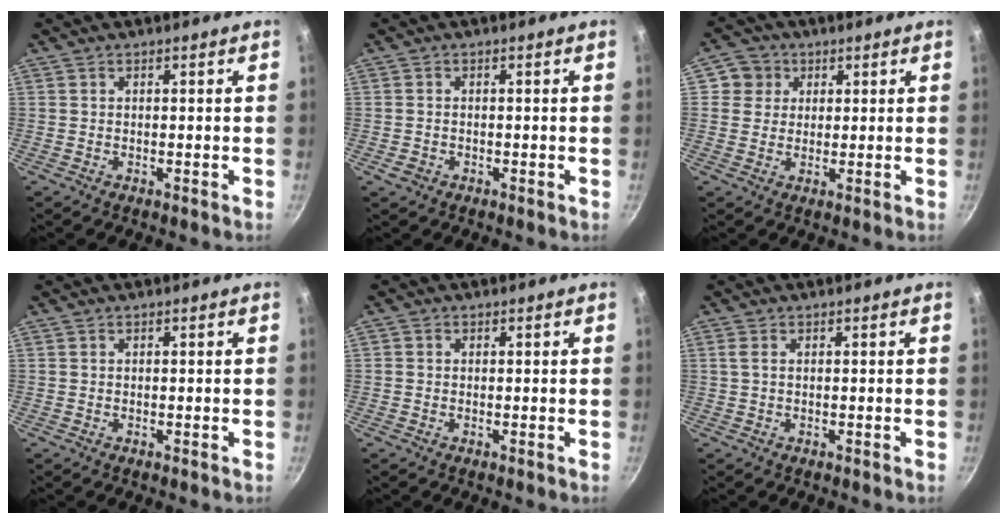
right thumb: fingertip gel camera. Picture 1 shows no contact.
{"total": 1.7, "force": [-0.7, 1.3, 0.7], "torque": [-0.013, 0.003, -0.011]}
{"total": 5.1, "force": [1.6, 4.8, 0.7], "torque": [0.029, 0.007, 0.017]}
{"total": 0.0}
{"total": 0.7, "force": [-0.1, 0.6, 0.2], "torque": [-0.002, 0.002, -0.003]}
{"total": 1.3, "force": [0.3, 0.7, 1.1], "torque": [-0.023, 0.001, 0.006]}